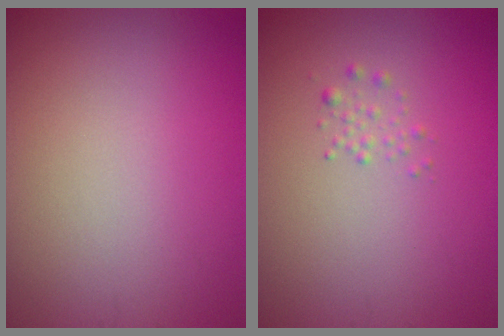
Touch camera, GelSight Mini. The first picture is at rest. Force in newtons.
{"total": 0.8, "press": 0.8, "slide": 0.0}